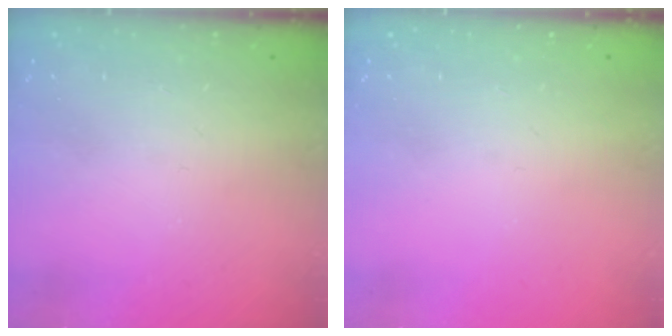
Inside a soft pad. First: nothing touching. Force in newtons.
{"total": 0.0}